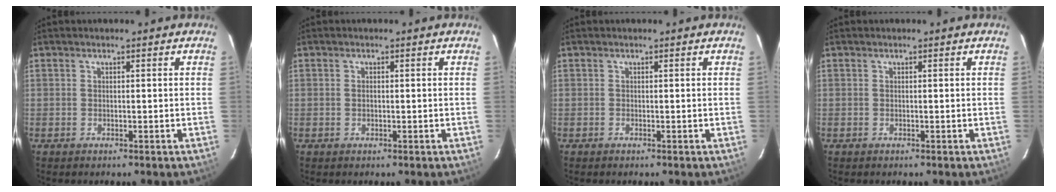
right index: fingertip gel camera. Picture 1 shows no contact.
{"total": 0.9, "force": [0.1, 0.5, 0.7], "torque": [-0.012, 0.001, 0.001]}
{"total": 0.0}
{"total": 0.0}